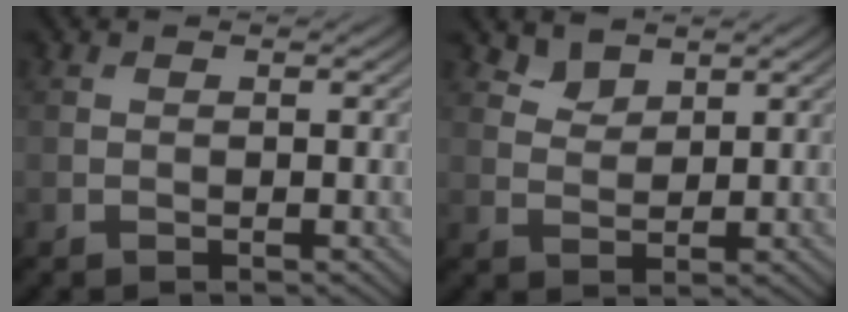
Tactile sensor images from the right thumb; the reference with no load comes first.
{"total": 2.5, "force": [2.1, 1.1, 0.7], "torque": [-0.018, -0.006, 0.048]}